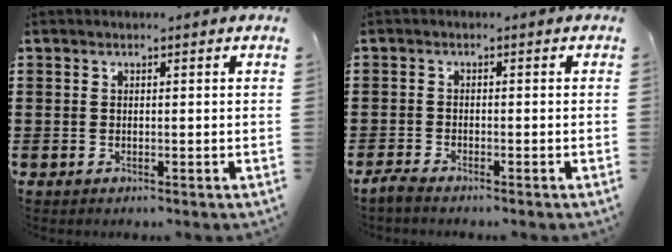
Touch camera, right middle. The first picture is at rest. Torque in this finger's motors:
{"motor_torque": [0.30, -0.17, 0.08, 0.03]}